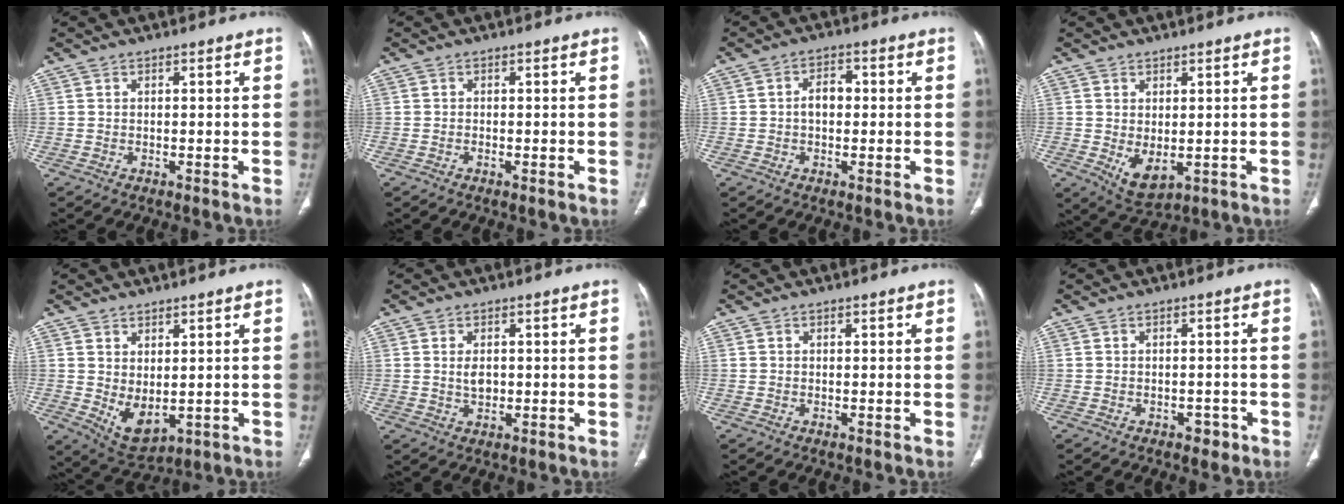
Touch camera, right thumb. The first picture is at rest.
{"total": 0.6, "force": [-0.3, 0.3, 0.4], "torque": [-0.012, -0.001, -0.005]}
{"total": 4.0, "force": [0.0, 2.7, 2.9], "torque": [-0.041, 0.015, -0.006]}
{"total": 5.5, "force": [-0.6, 3.2, 4.5], "torque": [-0.070, -0.010, 0.010]}
{"total": 6.6, "force": [0.1, 3.8, 5.4], "torque": [-0.082, -0.014, 0.027]}
{"total": 2.8, "force": [0.2, 1.8, 2.1], "torque": [-0.035, -0.003, 0.006]}
{"total": 0.0}
{"total": 2.1, "force": [-1.2, 1.5, 0.9], "torque": [-0.004, 0.006, -0.011]}